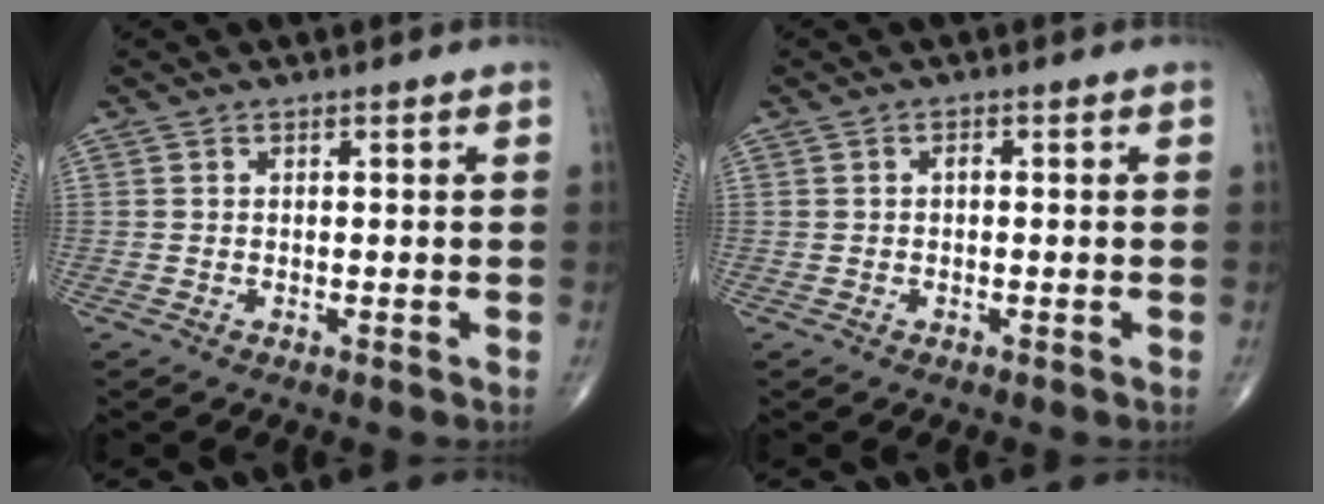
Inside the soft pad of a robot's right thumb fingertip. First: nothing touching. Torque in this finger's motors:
{"motor_torque": [1.18, 1.59, -0.16, -0.08, 0.00]}